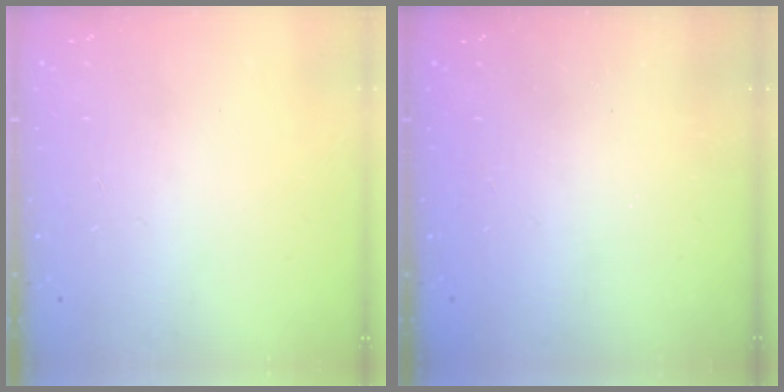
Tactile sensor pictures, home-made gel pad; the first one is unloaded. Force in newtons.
{"total": 2.2, "press": 2.1, "slide": 0.7}